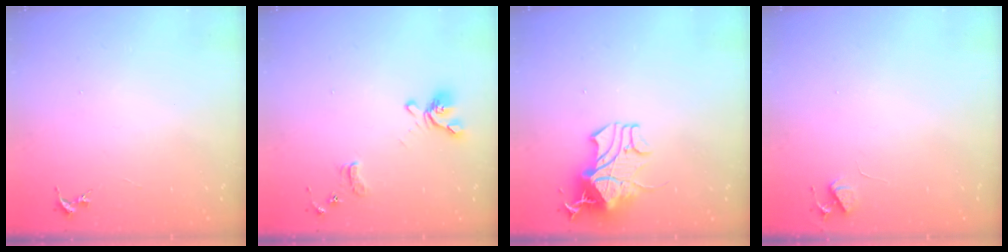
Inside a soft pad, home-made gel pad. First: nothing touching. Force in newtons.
{"total": 12.7, "press": 12.6, "slide": 1.4}
{"total": 15.9, "press": 15.9, "slide": 0.4}
{"total": 4.9, "press": 4.9, "slide": 0.7}